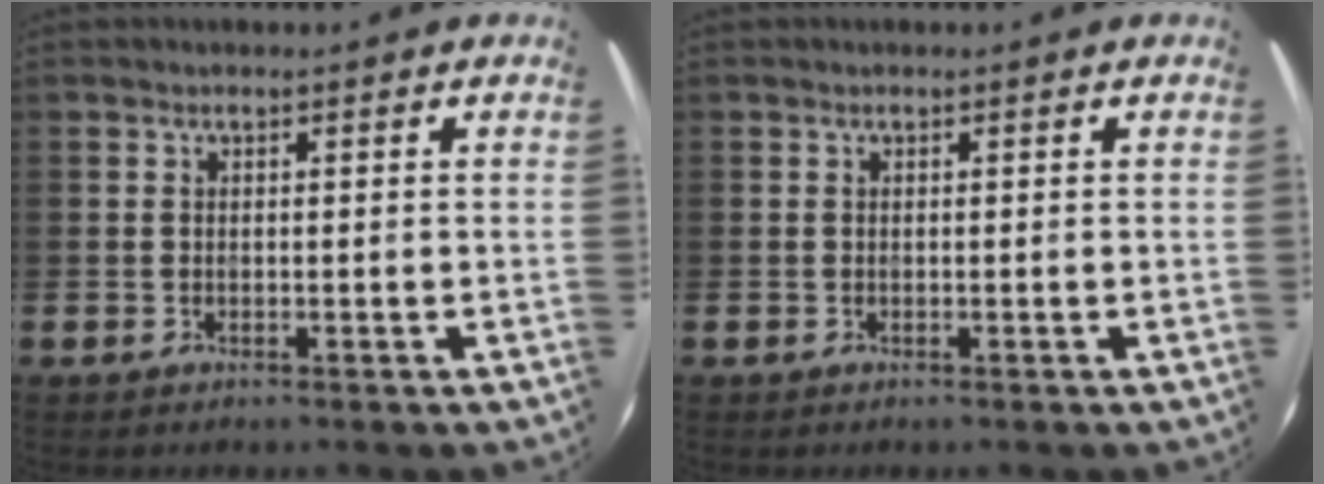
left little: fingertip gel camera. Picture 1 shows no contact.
{"total": 0.0}